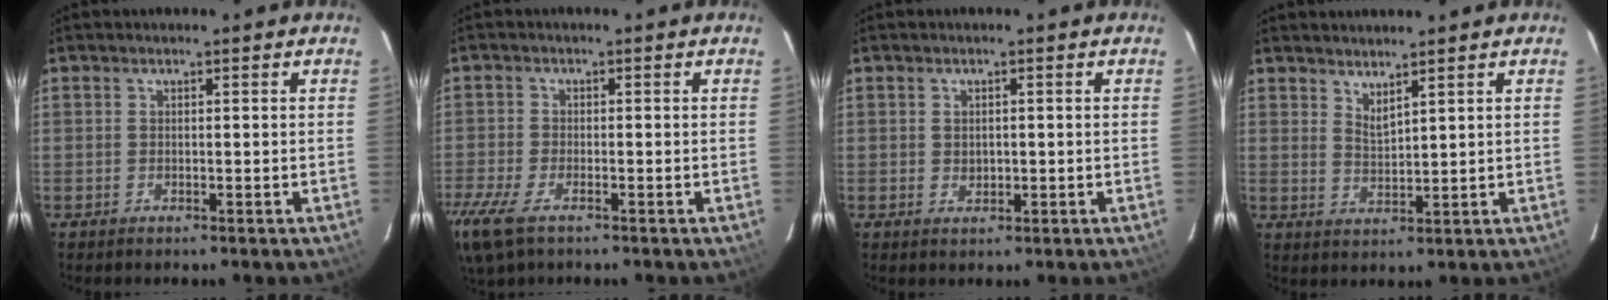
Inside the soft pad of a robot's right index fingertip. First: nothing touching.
{"total": 10.0, "force": [-6.2, 4.2, 6.6], "torque": [-0.164, -0.036, -0.122]}
{"total": 1.7, "force": [0.0, 1.5, 0.9], "torque": [-0.013, 0.003, 0.003]}
{"total": 3.1, "force": [2.7, 0.4, 1.5], "torque": [-0.027, -0.005, 0.045]}